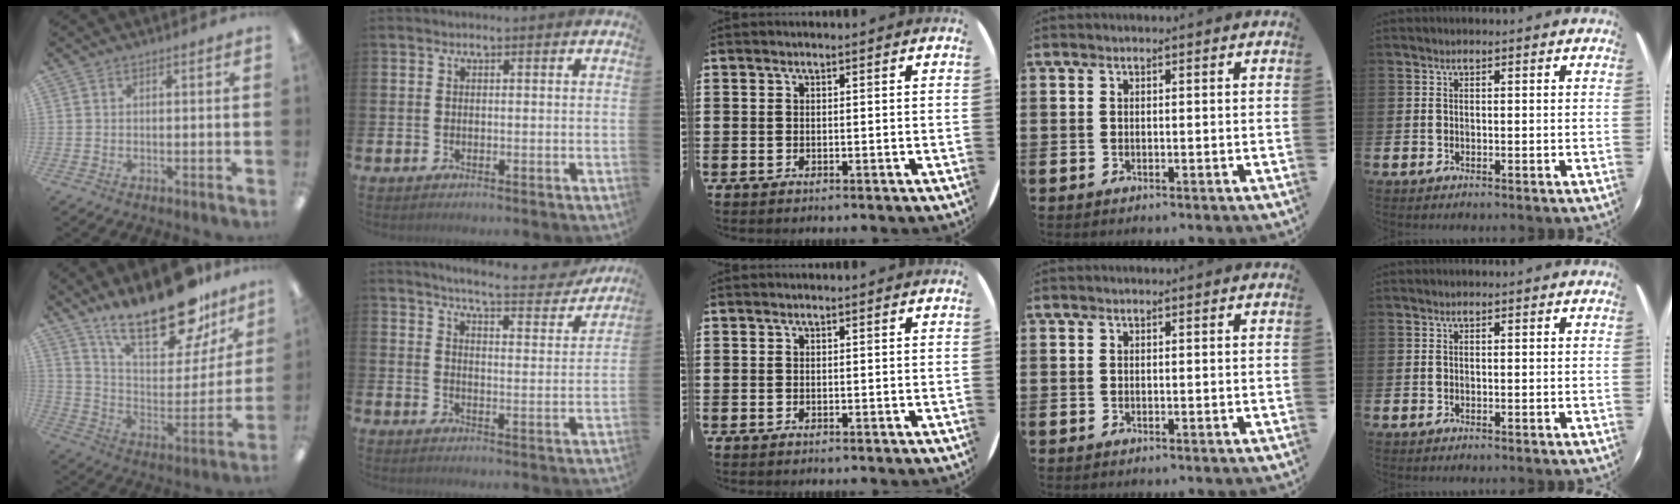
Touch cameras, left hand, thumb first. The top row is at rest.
{"thumb": {"total": 25.0, "force": [18.8, 9.2, 13.6], "torque": [-0.205, -0.124, 0.320]}, "index": {"total": 5.6, "force": [5.4, 0.2, 1.4], "torque": [-0.036, -0.043, 0.089]}}